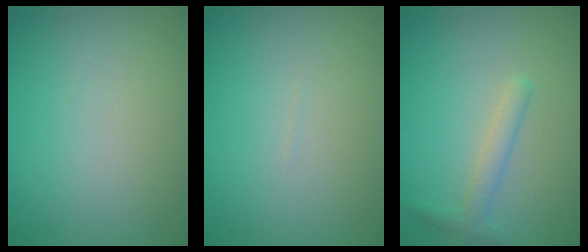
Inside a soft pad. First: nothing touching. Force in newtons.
{"total": 0.0}
{"total": 1.8, "press": 1.8, "slide": 0.1}